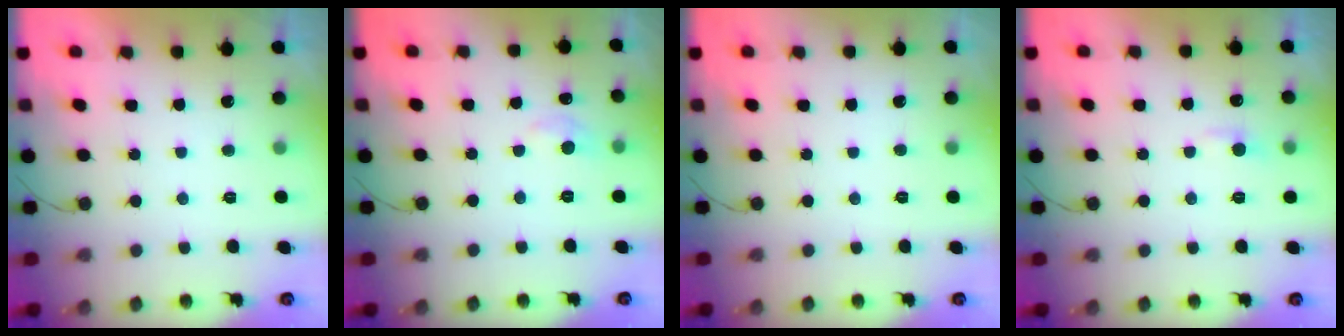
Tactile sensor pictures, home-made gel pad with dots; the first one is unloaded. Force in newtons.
{"total": 5.7, "press": 5.6, "slide": 0.8}
{"total": 0.0}
{"total": 4.8, "press": 4.7, "slide": 0.5}